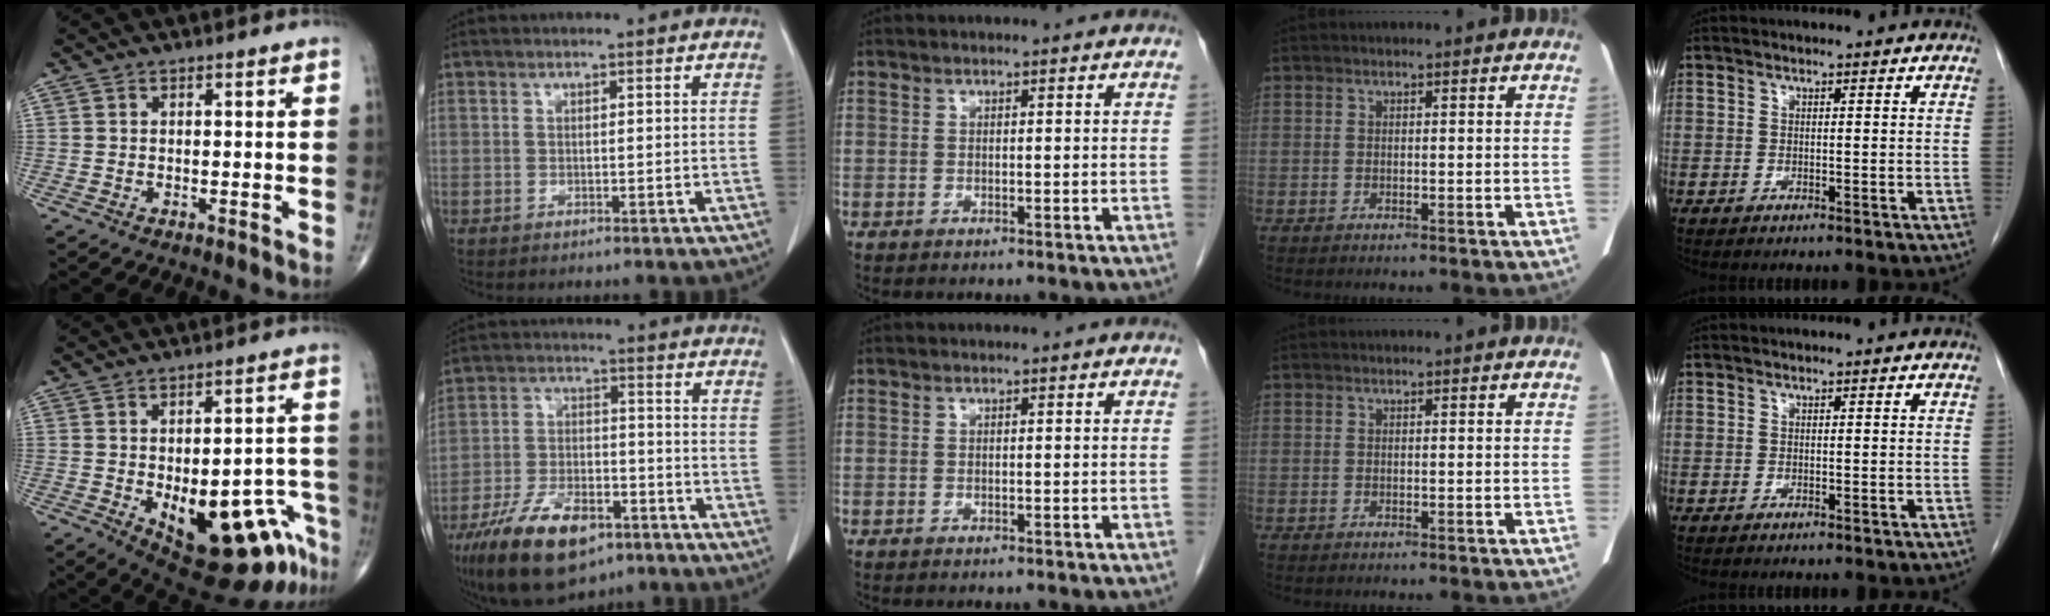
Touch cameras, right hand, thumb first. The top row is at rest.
{"thumb": {"total": 20.3, "force": [-8.7, 8.7, 16.1], "torque": [-0.148, 0.036, -0.096]}, "index": {"total": 14.7, "force": [-9.4, 6.3, 9.4], "torque": [-0.176, -0.005, -0.159]}}